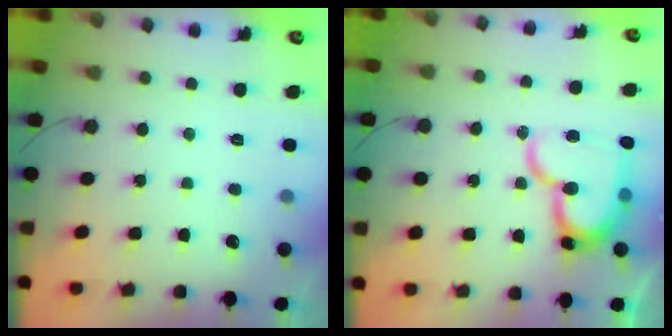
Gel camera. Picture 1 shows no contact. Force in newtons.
{"total": 18.9, "press": 18.8, "slide": 1.6}